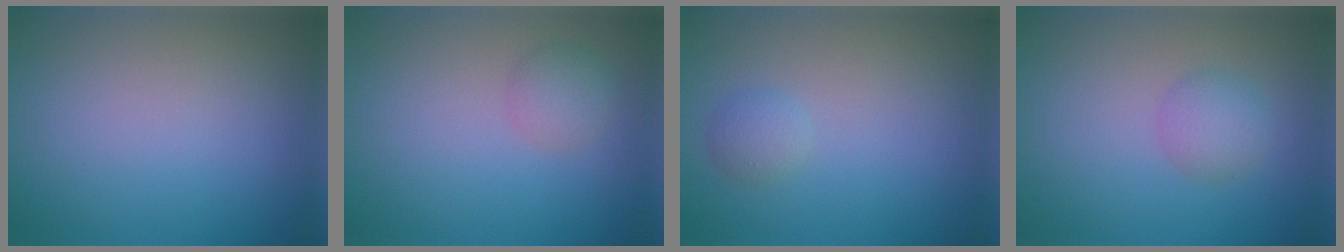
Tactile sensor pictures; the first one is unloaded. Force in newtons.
{"total": 1.9, "press": 1.8, "slide": 0.1}
{"total": 1.3, "press": 1.3, "slide": 0.1}
{"total": 2.2, "press": 2.2, "slide": 0.1}